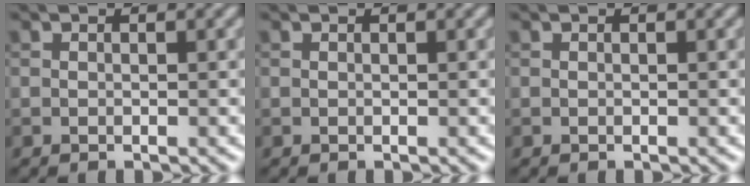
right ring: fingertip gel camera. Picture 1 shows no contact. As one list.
[{"total": 0.0}, {"total": 0.0}]